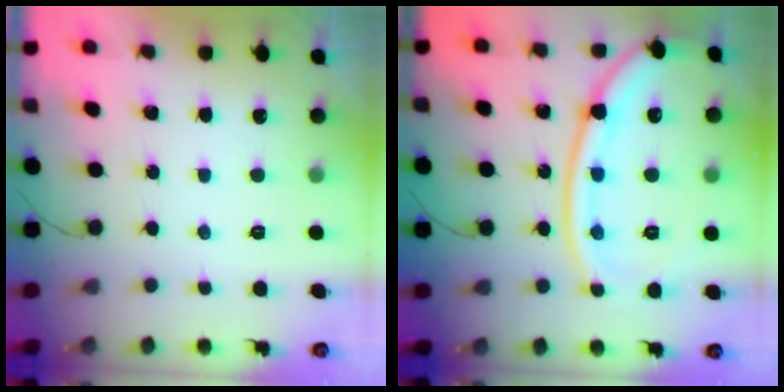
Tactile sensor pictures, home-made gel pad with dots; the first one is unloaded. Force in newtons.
{"total": 17.6, "press": 17.5, "slide": 2.0}